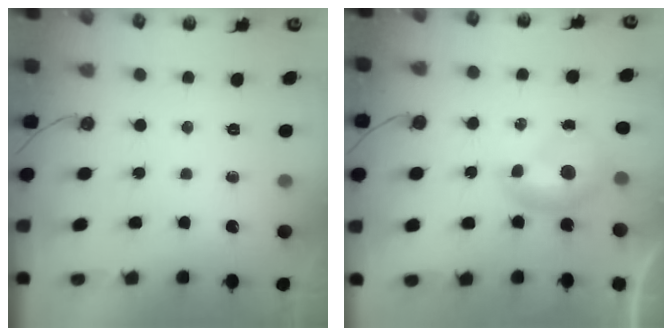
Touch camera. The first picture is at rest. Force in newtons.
{"total": 0.0}